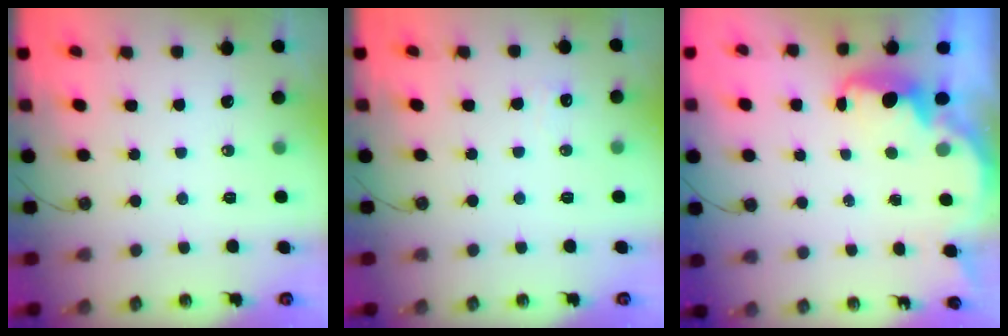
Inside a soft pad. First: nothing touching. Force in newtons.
{"total": 5.0, "press": 4.8, "slide": 1.2}
{"total": 2.7, "press": 2.6, "slide": 0.6}